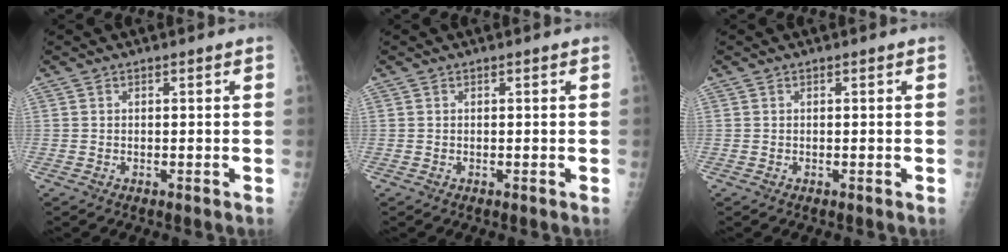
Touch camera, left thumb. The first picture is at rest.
{"total": 0.0}
{"total": 0.0}